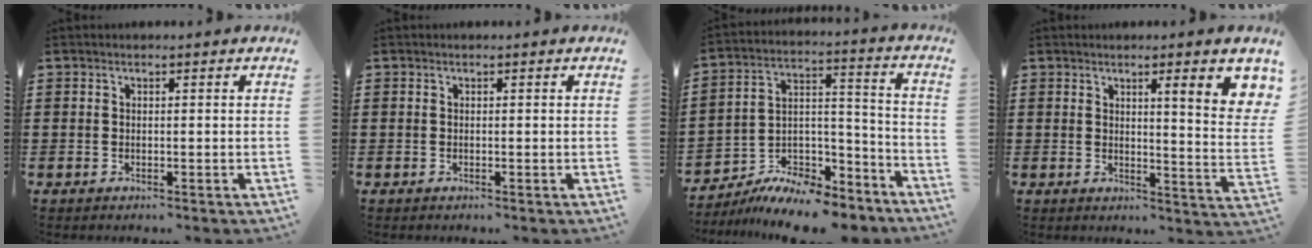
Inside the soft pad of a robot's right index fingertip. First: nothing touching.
{"total": 0.0}
{"total": 9.7, "force": [-8.7, 2.9, 3.1], "torque": [-0.045, 0.032, -0.164]}
{"total": 6.6, "force": [3.3, 0.4, 5.7], "torque": [-0.092, -0.022, 0.047]}